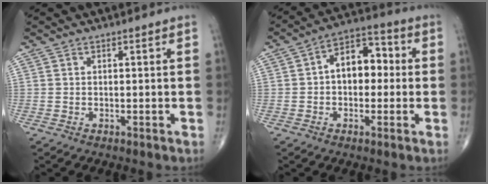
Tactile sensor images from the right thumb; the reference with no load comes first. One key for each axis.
{"total": 9.4, "fx": 0.4, "fy": 6.1, "fz": 7.1, "tx": -0.081, "ty": 0.028, "tz": -0.008}